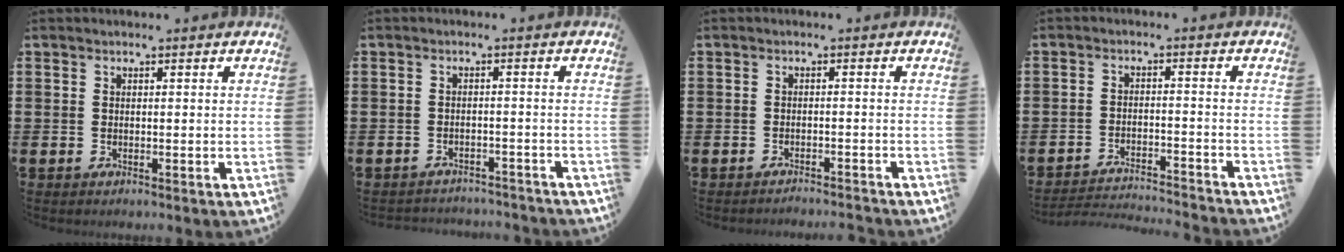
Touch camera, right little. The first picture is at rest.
{"total": 1.9, "force": [-1.9, 0.0, -0.2], "torque": [-0.002, 0.002, -0.042]}
{"total": 1.4, "force": [-1.3, -0.2, -0.1], "torque": [0.000, 0.004, -0.028]}
{"total": 3.0, "force": [-3.0, -0.1, 0.2], "torque": [-0.005, 0.002, -0.064]}